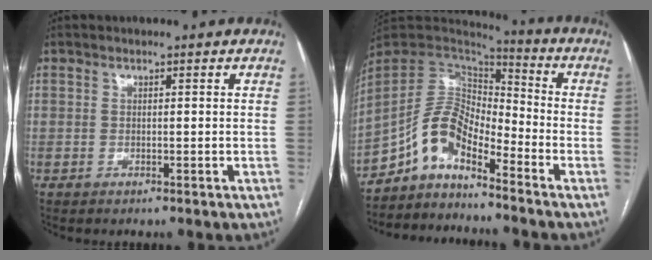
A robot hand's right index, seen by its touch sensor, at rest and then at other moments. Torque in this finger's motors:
{"motor_torque": [1.14, -1.00, 0.47, 0.11]}